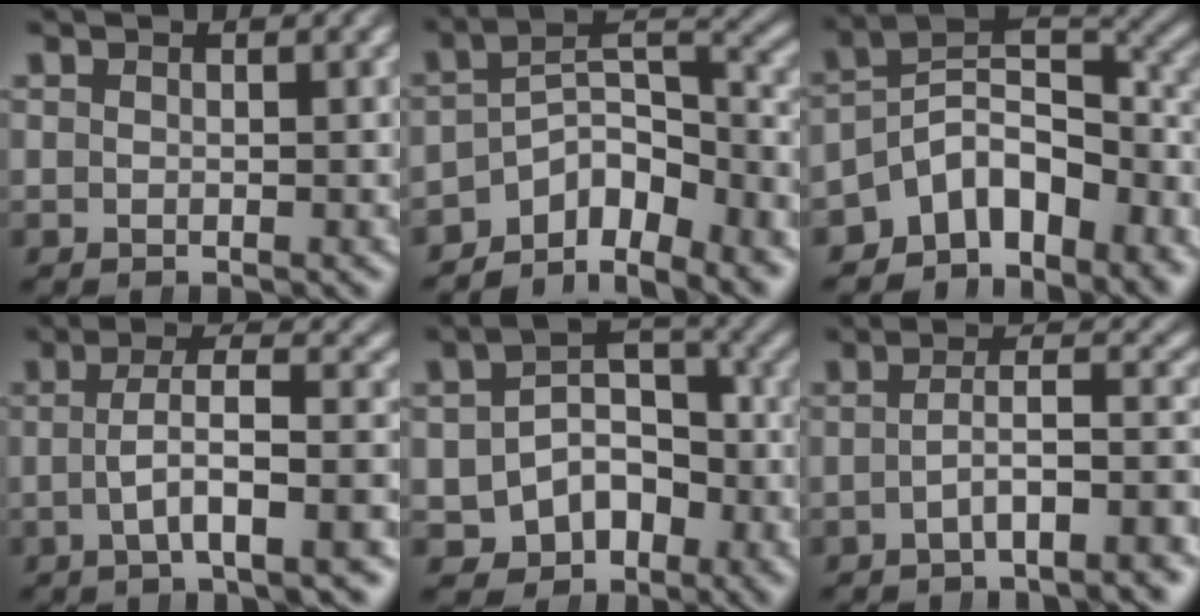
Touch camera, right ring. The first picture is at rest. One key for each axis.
{"total": 9.5, "fx": -4.7, "fy": 5.7, "fz": 6.0, "tx": -0.087, "ty": -0.028, "tz": -0.071}
{"total": 13.3, "fx": -5.7, "fy": 8.8, "fz": 8.1, "tx": -0.138, "ty": -0.033, "tz": -0.084}
{"total": 4.7, "fx": -1.1, "fy": 0.7, "fz": 4.5, "tx": -0.068, "ty": 0.004, "tz": -0.014}
{"total": 9.8, "fx": -3.9, "fy": 8.0, "fz": 4.1, "tx": -0.090, "ty": -0.043, "tz": -0.050}
{"total": 4.7, "fx": -3.1, "fy": 0.6, "fz": 3.5, "tx": -0.046, "ty": -0.006, "tz": -0.043}